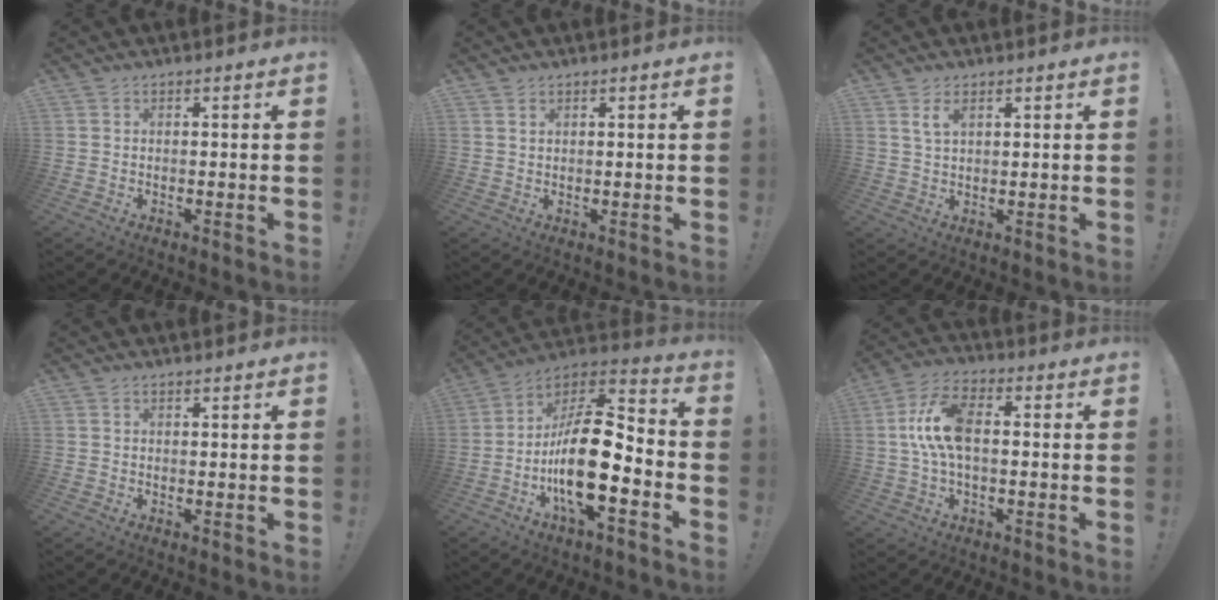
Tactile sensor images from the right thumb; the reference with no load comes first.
{"total": 1.2, "force": [0.8, 0.6, 0.6], "torque": [-0.011, 0.000, 0.015]}
{"total": 3.6, "force": [1.9, 1.5, 2.7], "torque": [-0.049, -0.004, 0.033]}
{"total": 0.6, "force": [0.4, 0.2, -0.5], "torque": [0.010, 0.000, 0.007]}
{"total": 20.5, "force": [-5.3, 7.9, 18.1], "torque": [-0.338, 0.025, -0.082]}
{"total": 11.7, "force": [0.6, 5.7, 10.2], "torque": [-0.210, 0.006, 0.013]}